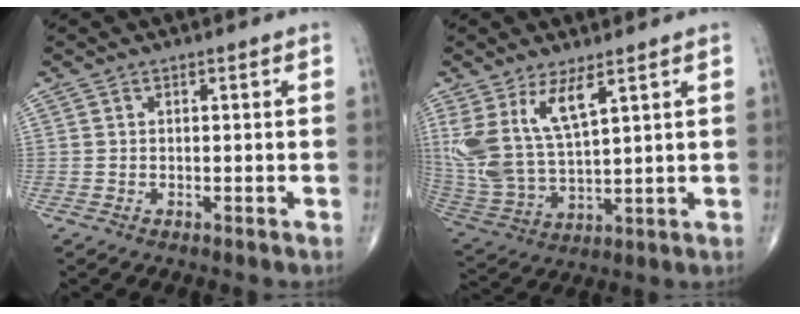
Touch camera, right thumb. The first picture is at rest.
{"total": 13.3, "force": [6.2, 5.0, 10.6], "torque": [-0.225, -0.029, 0.139]}